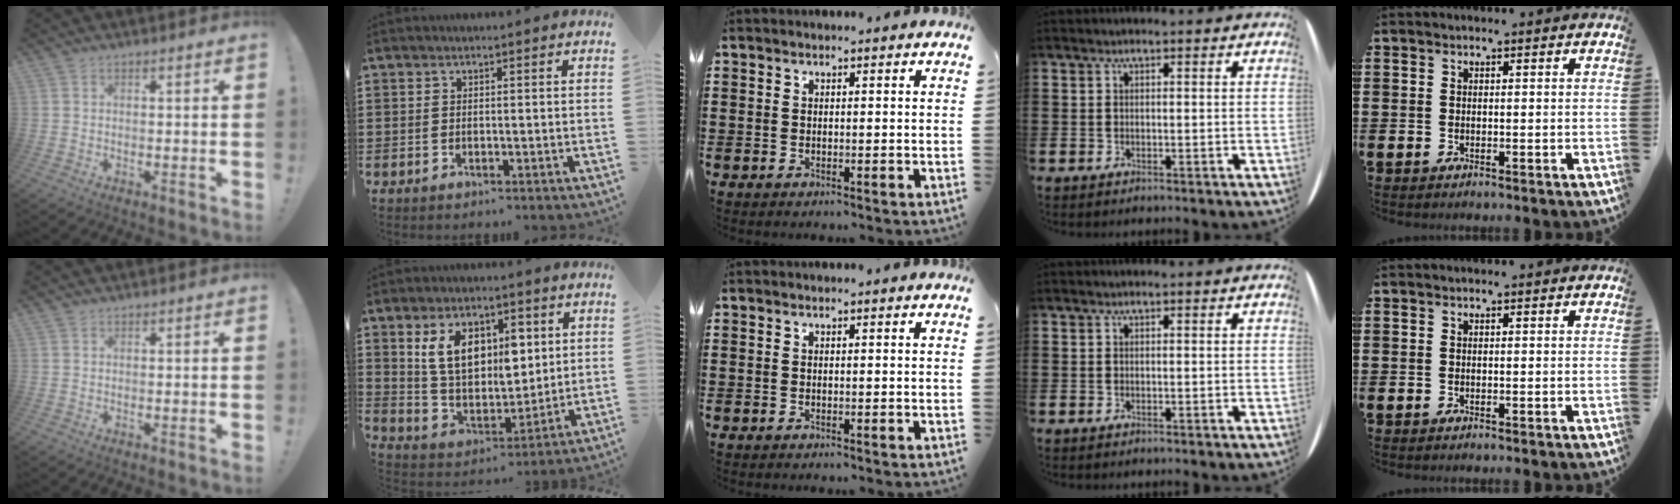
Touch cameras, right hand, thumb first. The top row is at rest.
{"thumb": {"total": 0.6, "force": [0.5, 0.1, 0.0], "torque": [0.002, -0.002, 0.010]}, "index": {"total": 10.5, "force": [4.4, 6.1, 7.3], "torque": [-0.149, 0.013, 0.081]}}